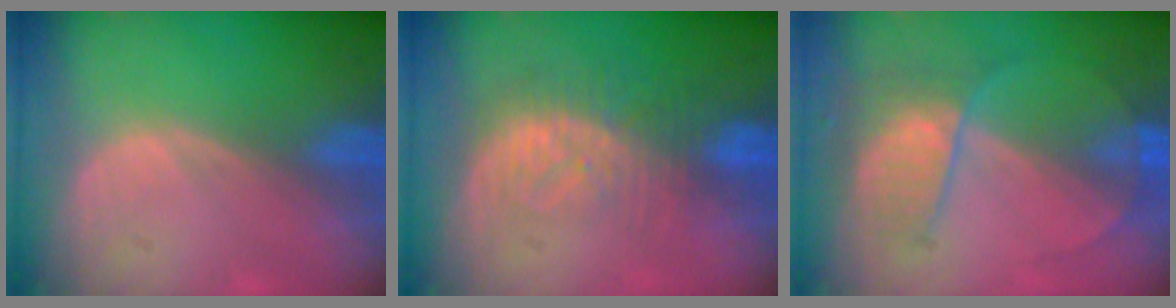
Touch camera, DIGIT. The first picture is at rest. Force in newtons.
{"total": 8.3, "press": 7.2, "slide": 4.0}
{"total": 7.3, "press": 6.2, "slide": 3.8}